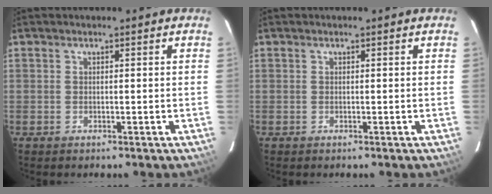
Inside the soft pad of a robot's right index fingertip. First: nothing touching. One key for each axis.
{"total": 0.0}